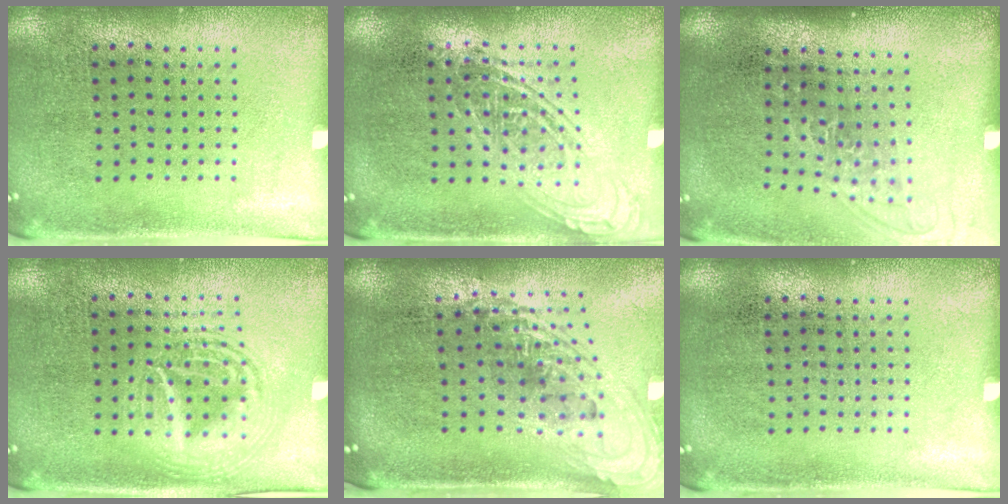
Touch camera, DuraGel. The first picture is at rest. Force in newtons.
{"total": 1.5, "press": 1.5, "slide": 0.1}
{"total": 1.3, "press": 1.0, "slide": 0.7}
{"total": 2.6, "press": 2.6, "slide": 0.3}
{"total": 1.9, "press": 1.5, "slide": 1.2}
{"total": 0.0}